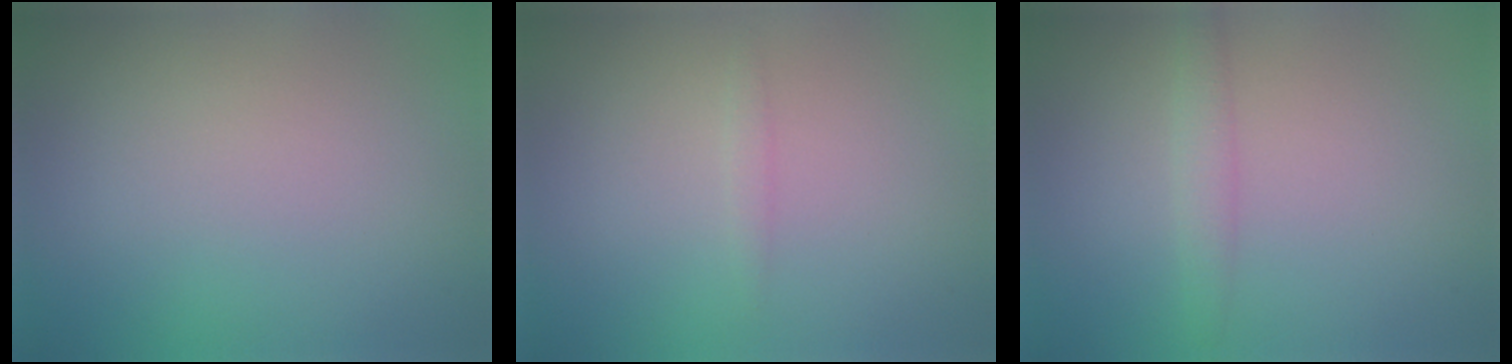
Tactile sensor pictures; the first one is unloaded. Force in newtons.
{"total": 0.7, "press": 0.7, "slide": 0.1}
{"total": 1.5, "press": 1.5, "slide": 0.0}